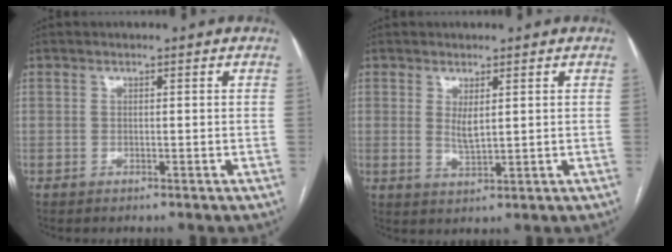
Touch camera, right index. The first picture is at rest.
{"total": 2.7, "force": [0.8, 0.7, 2.5], "torque": [-0.051, -0.011, 0.021]}